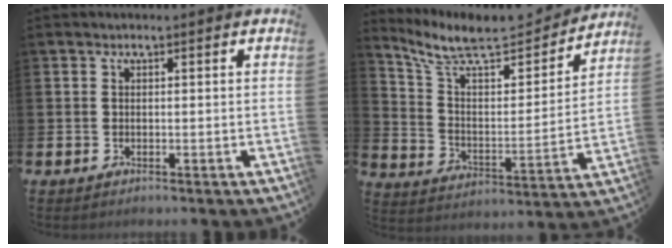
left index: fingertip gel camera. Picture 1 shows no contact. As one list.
[{"total": 9.1, "force": [7.8, 2.6, 3.9], "torque": [-0.109, -0.059, 0.132]}]